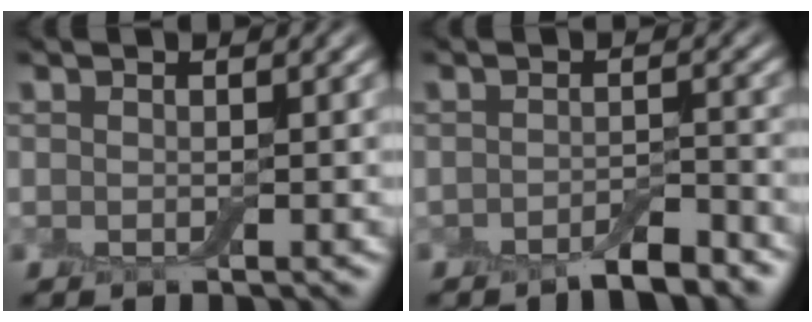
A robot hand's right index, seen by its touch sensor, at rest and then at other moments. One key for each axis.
{"total": 3.1, "fx": -2.4, "fy": 0.7, "fz": 1.9, "tx": -0.027, "ty": 0.002, "tz": -0.041}